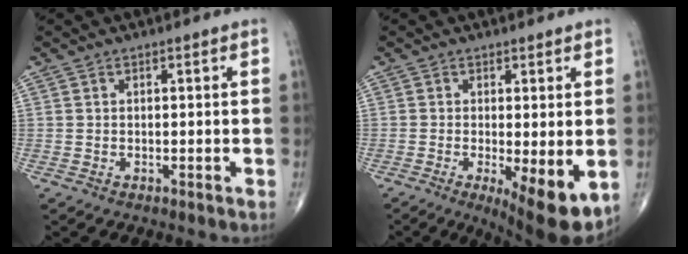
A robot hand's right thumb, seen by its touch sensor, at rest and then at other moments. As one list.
[{"total": 10.1, "force": [-2.6, 3.0, 9.3], "torque": [-0.132, -0.025, -0.032]}]